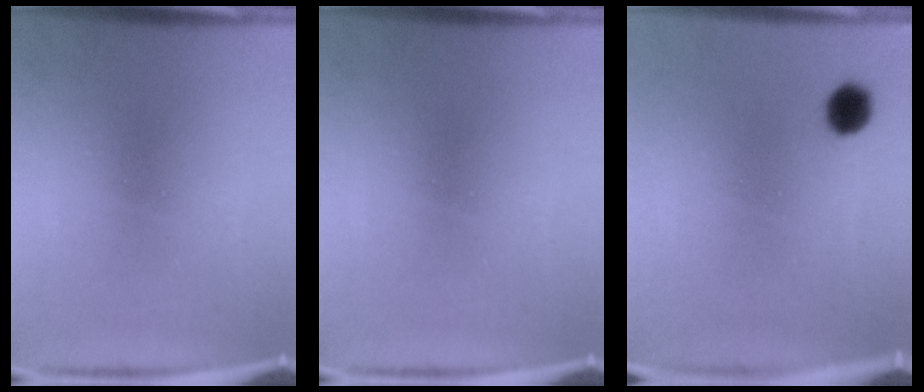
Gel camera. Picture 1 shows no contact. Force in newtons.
{"total": 0.0}
{"total": 4.1}